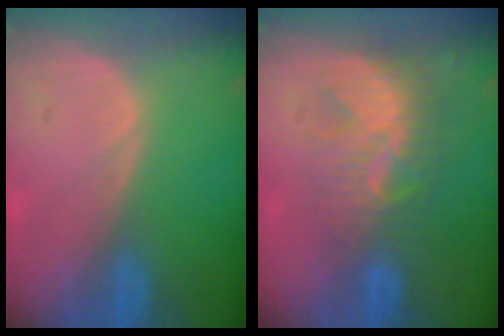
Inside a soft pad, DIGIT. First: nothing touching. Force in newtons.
{"total": 8.9, "press": 7.6, "slide": 4.6}